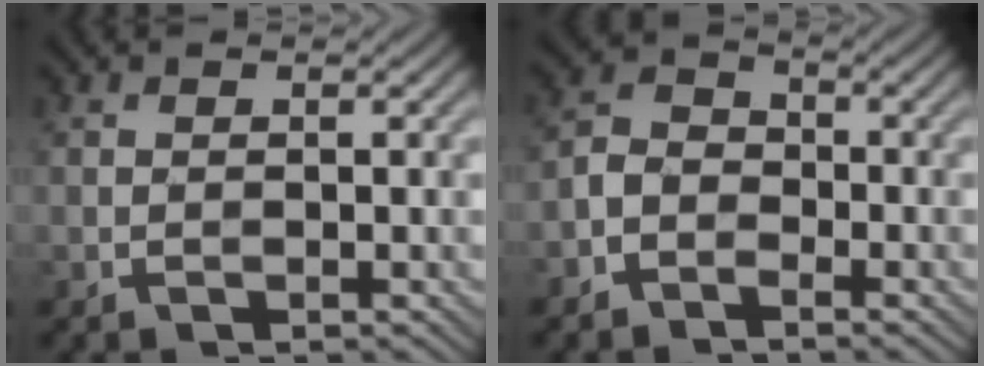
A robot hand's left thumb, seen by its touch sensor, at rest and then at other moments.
{"total": 3.6, "force": [-2.1, 2.5, 1.3], "torque": [-0.038, 0.006, -0.052]}